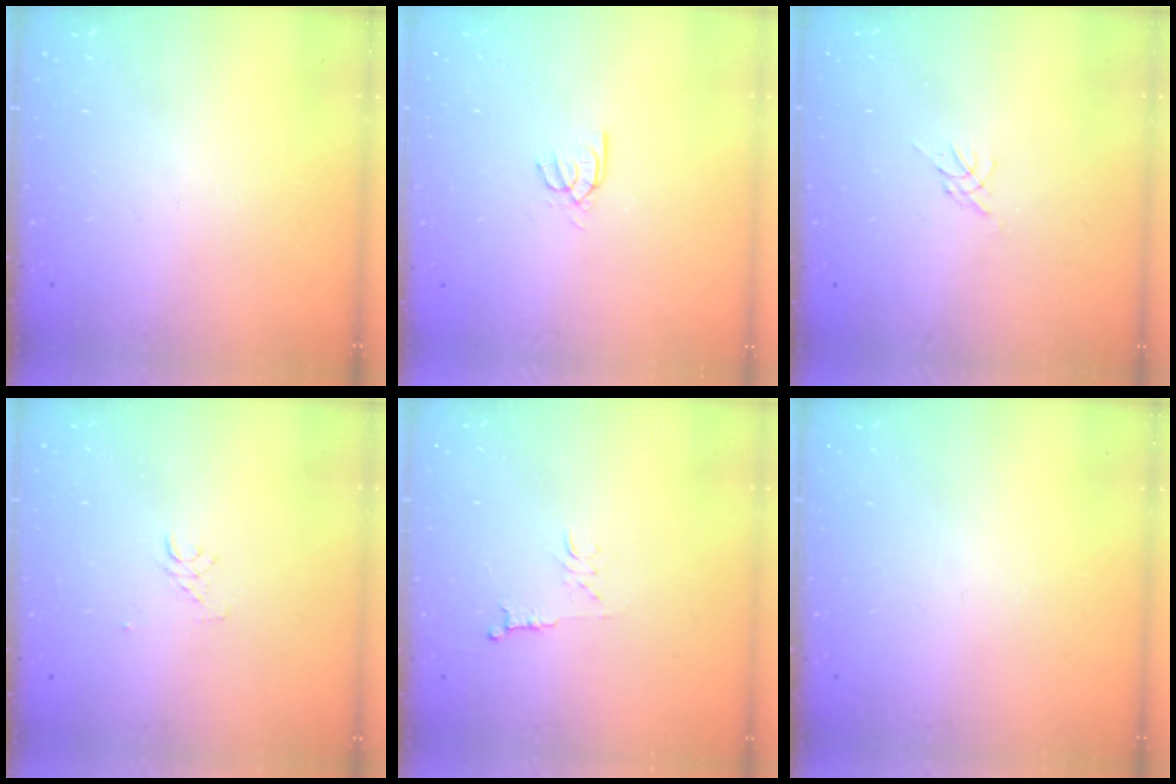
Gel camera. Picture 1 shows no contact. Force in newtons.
{"total": 2.9, "press": 2.9, "slide": 0.3}
{"total": 0.0}
{"total": 2.6, "press": 2.6, "slide": 0.1}
{"total": 3.9, "press": 3.8, "slide": 0.5}
{"total": 0.0}